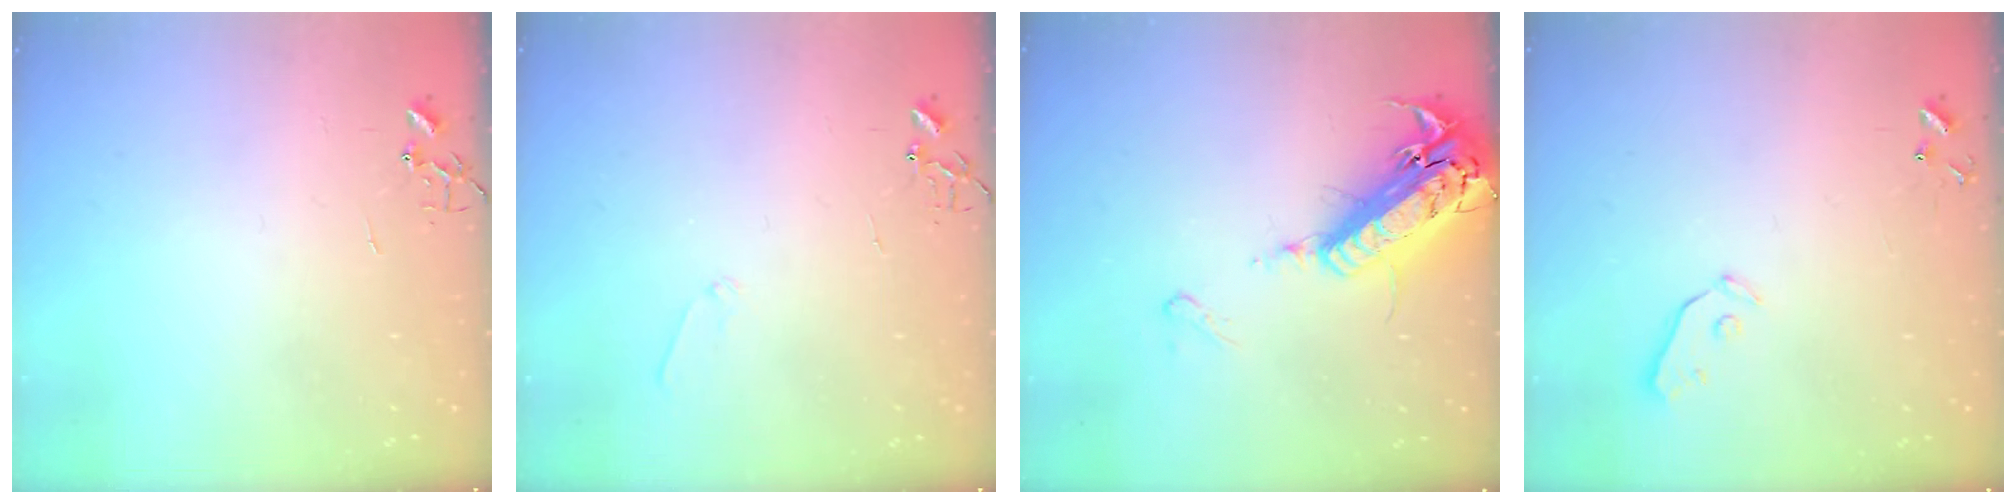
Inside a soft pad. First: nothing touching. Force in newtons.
{"total": 5.9, "press": 5.9, "slide": 0.4}
{"total": 21.2, "press": 20.7, "slide": 4.7}
{"total": 3.4, "press": 3.4, "slide": 0.5}